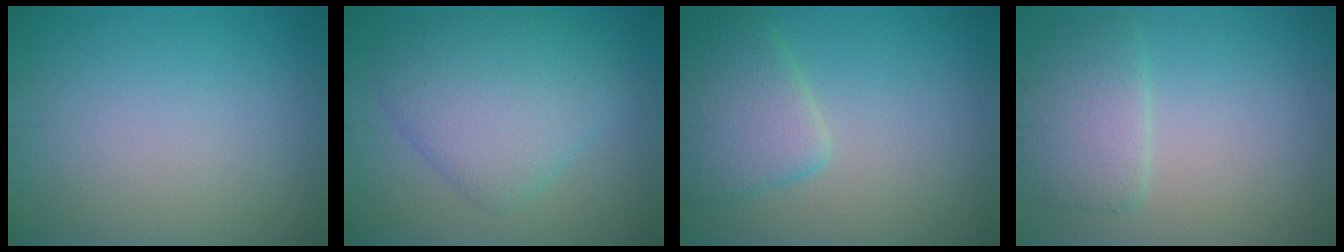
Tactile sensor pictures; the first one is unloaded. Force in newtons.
{"total": 6.0, "press": 6.0, "slide": 0.1}
{"total": 4.3, "press": 4.3, "slide": 0.2}
{"total": 3.7, "press": 3.7, "slide": 0.1}